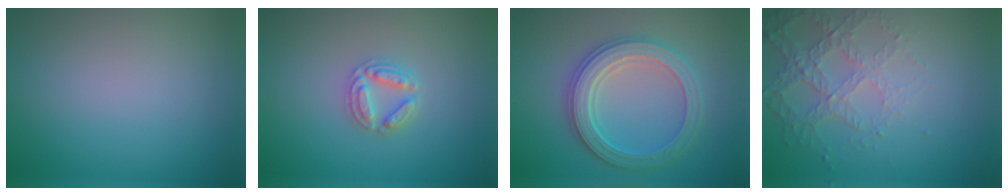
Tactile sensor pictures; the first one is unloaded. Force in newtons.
{"total": 2.8, "press": 2.7, "slide": 0.5}
{"total": 5.4, "press": 5.3, "slide": 0.8}
{"total": 4.3, "press": 3.2, "slide": 2.9}